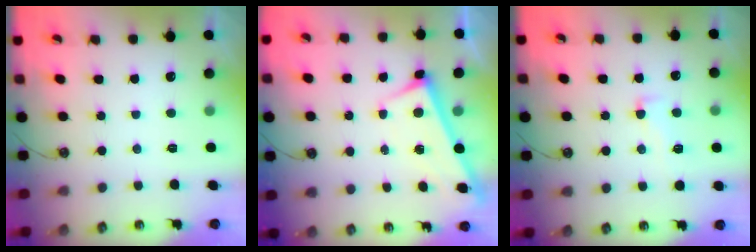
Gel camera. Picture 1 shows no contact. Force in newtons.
{"total": 3.0, "press": 3.0, "slide": 0.1}
{"total": 1.5, "press": 0.7, "slide": 1.3}